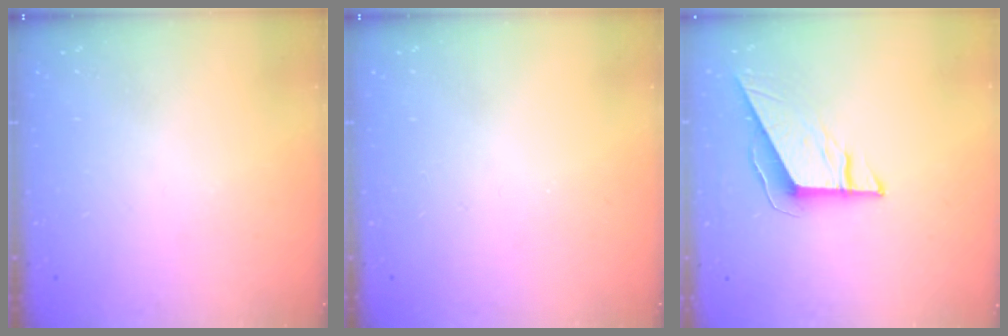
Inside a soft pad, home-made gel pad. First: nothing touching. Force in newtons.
{"total": 0.0}
{"total": 9.2, "press": 9.2, "slide": 0.4}